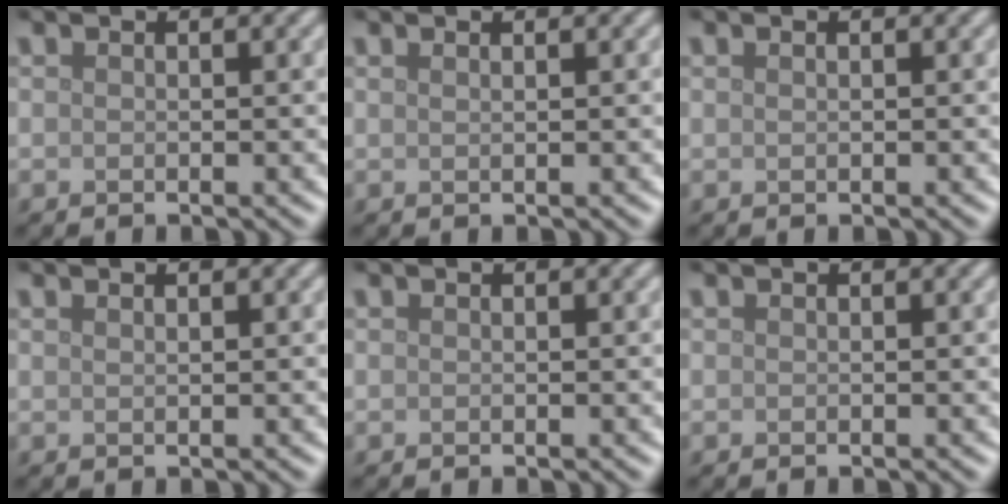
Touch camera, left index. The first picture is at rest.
{"total": 1.0, "force": [0.6, 0.4, 0.7], "torque": [-0.004, 0.000, 0.002]}
{"total": 0.6, "force": [0.3, 0.3, 0.5], "torque": [-0.008, -0.002, 0.004]}
{"total": 0.7, "force": [0.5, 0.2, 0.4], "torque": [-0.005, 0.000, 0.005]}
{"total": 0.0}
{"total": 0.0}